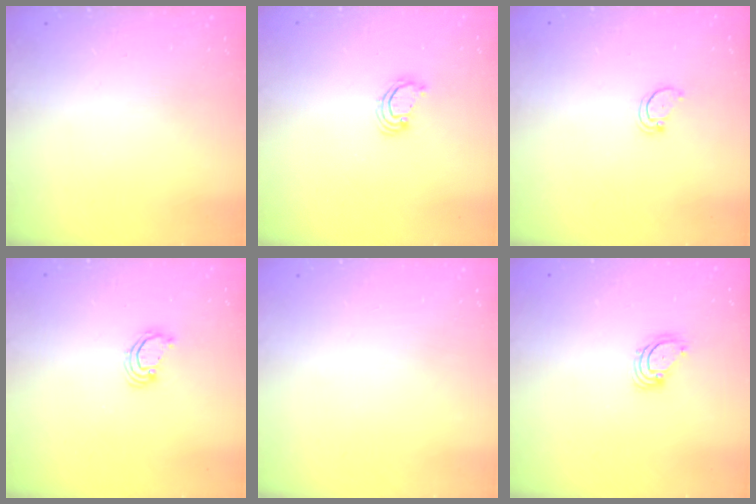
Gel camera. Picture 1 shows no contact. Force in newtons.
{"total": 2.4, "press": 2.4, "slide": 0.1}
{"total": 2.5, "press": 2.5, "slide": 0.3}
{"total": 2.4, "press": 2.4, "slide": 0.1}
{"total": 0.0}
{"total": 3.6, "press": 3.6, "slide": 0.3}